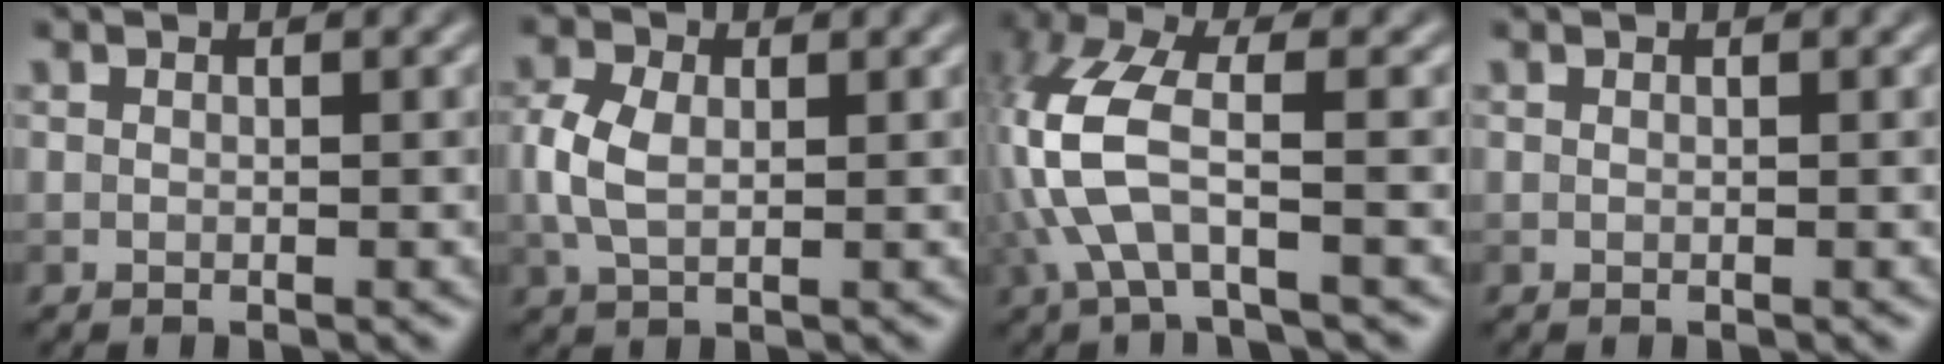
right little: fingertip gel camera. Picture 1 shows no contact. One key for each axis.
{"total": 3.4, "fx": 0.1, "fy": 2.2, "fz": 2.7, "tx": -0.066, "ty": 0.002, "tz": 0.002}
{"total": 7.2, "fx": -1.6, "fy": 2.6, "fz": 6.5, "tx": -0.170, "ty": 0.013, "tz": -0.039}
{"total": 0.0}